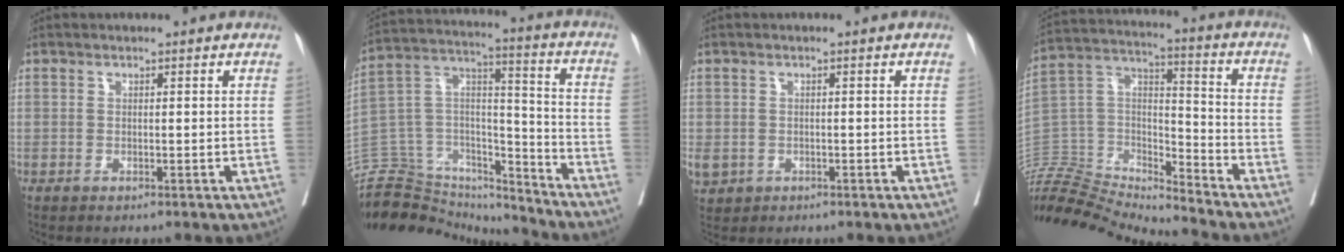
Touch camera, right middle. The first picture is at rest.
{"total": 23.1, "force": [-21.6, 6.6, 5.1], "torque": [-0.136, 0.053, -0.347]}
{"total": 7.3, "force": [-2.7, 6.2, 2.8], "torque": [-0.088, -0.003, -0.033]}
{"total": 19.8, "force": [-19.2, 1.0, 4.7], "torque": [-0.088, 0.043, -0.343]}